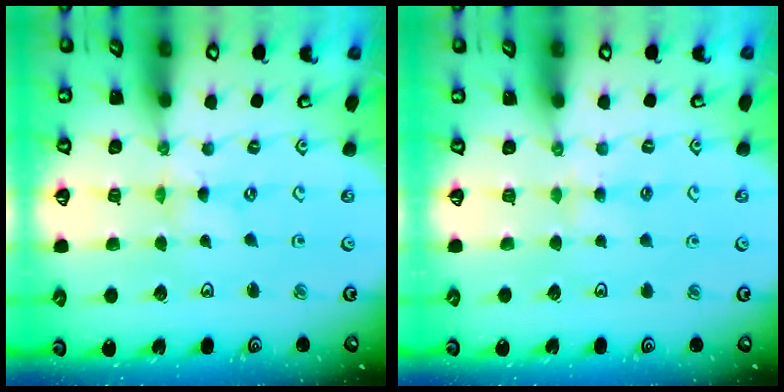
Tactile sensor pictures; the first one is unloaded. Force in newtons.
{"total": 2.5, "press": 2.5, "slide": 0.4}